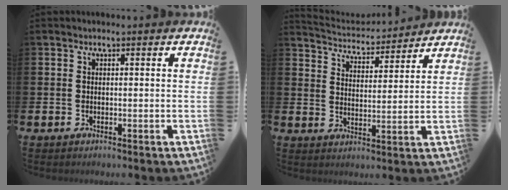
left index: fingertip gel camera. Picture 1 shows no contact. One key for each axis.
{"total": 4.8, "fx": 4.8, "fy": 0.9, "fz": 0.2, "tx": -0.029, "ty": -0.036, "tz": 0.082}